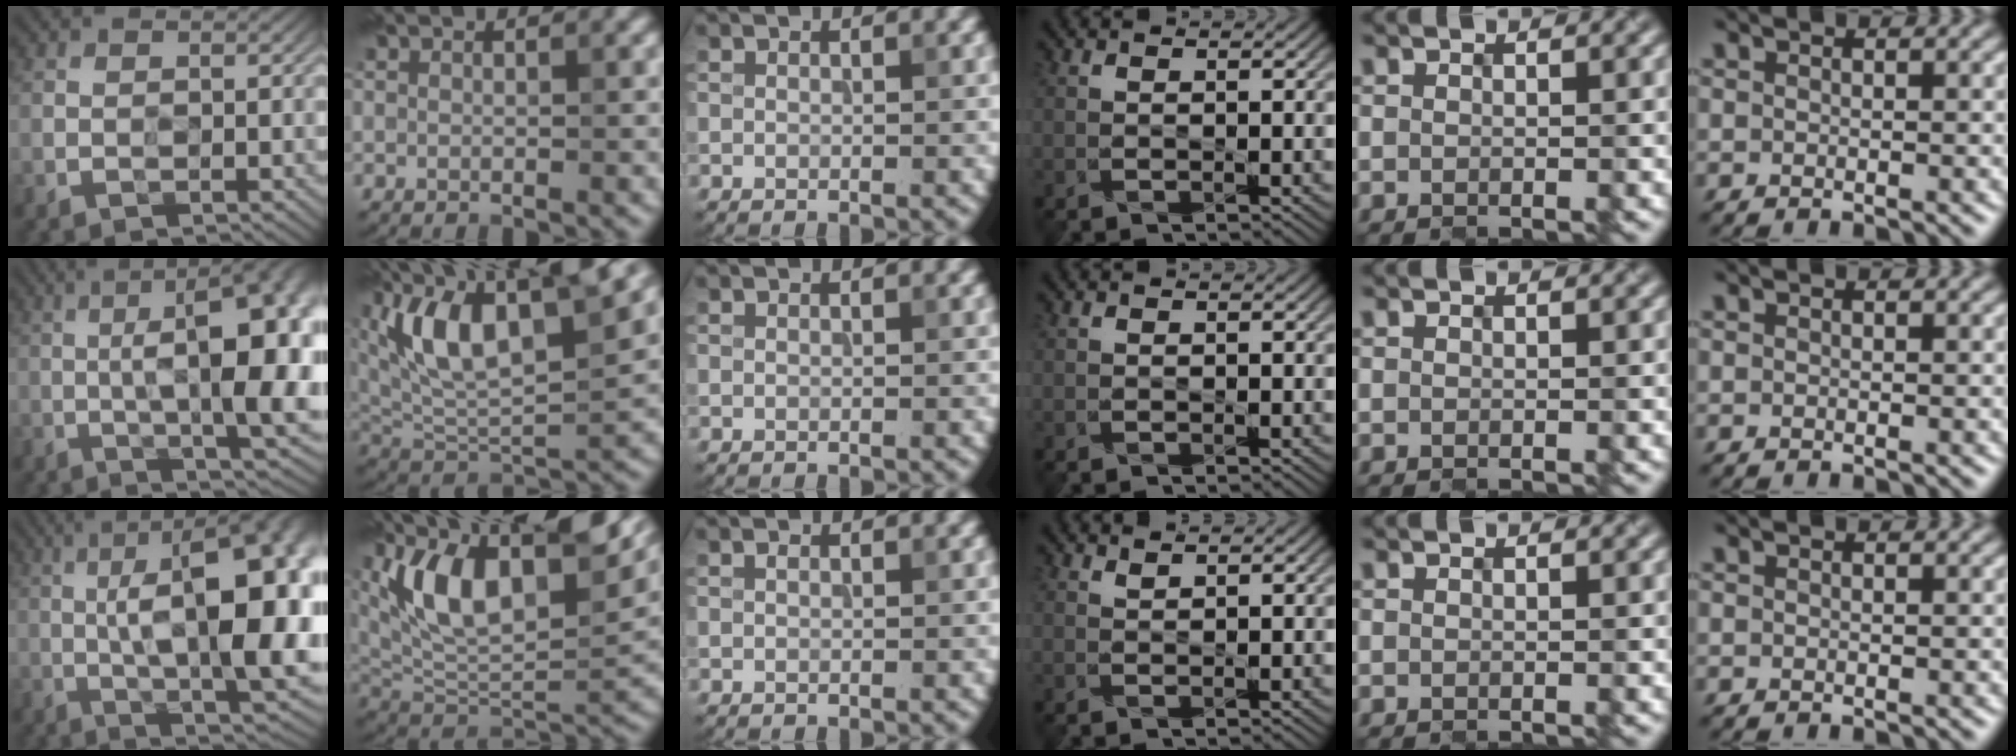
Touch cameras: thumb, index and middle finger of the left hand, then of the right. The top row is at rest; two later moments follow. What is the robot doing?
{"motion": "close", "object": "medicine box"}